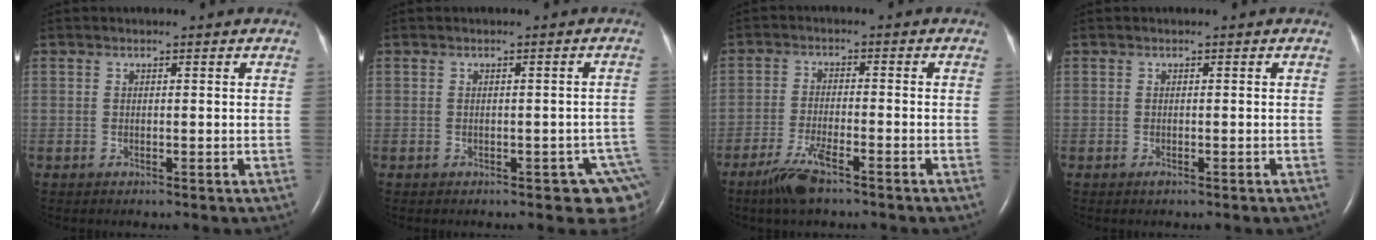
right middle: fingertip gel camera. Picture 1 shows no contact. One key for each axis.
{"total": 4.8, "fx": -2.7, "fy": 2.1, "fz": 3.3, "tx": -0.012, "ty": 0.014, "tz": -0.030}
{"total": 5.9, "fx": -4.2, "fy": 0.6, "fz": 4.1, "tx": -0.093, "ty": -0.011, "tz": -0.078}
{"total": 1.0, "fx": -0.7, "fy": 0.0, "fz": 0.7, "tx": -0.013, "ty": -0.002, "tz": -0.010}